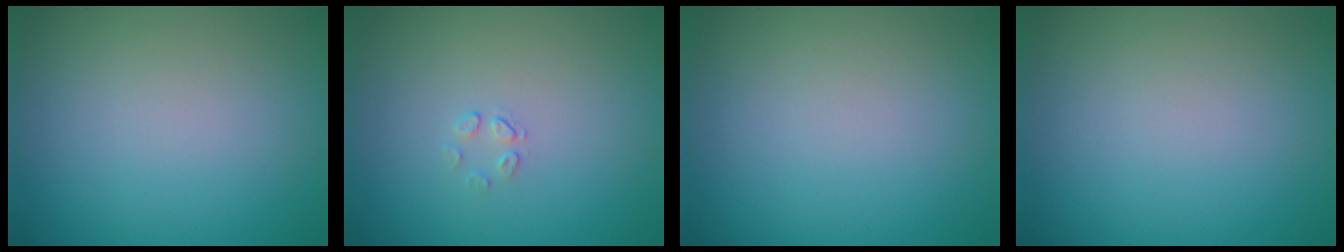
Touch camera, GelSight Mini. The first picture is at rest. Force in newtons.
{"total": 0.7, "press": 0.4, "slide": 0.6}
{"total": 0.0}
{"total": 0.0}